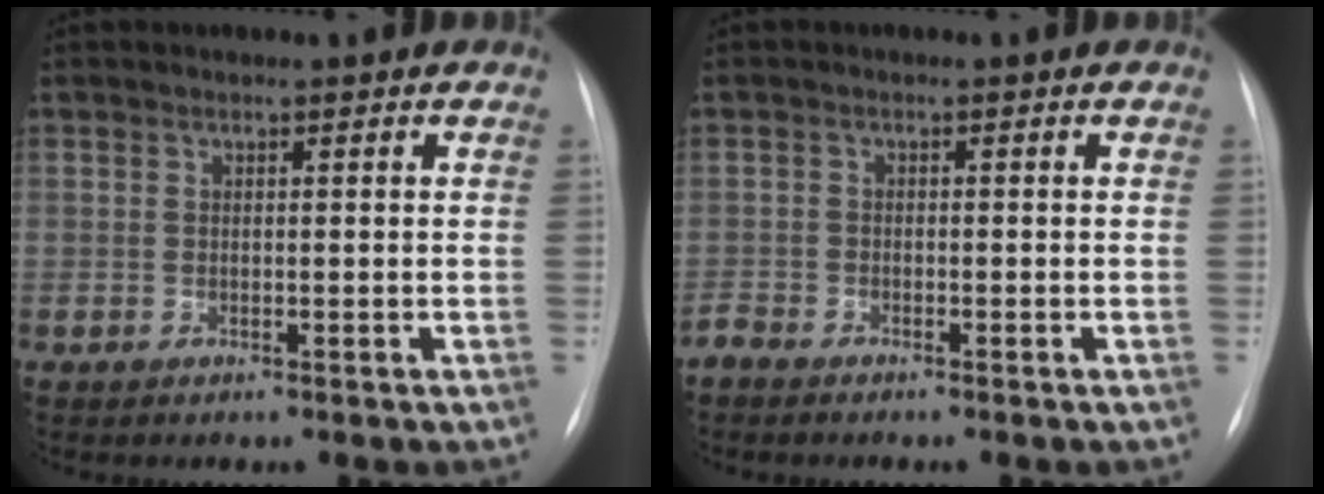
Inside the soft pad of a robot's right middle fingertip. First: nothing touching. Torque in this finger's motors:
{"motor_torque": [0.01, -0.01, 0.03, 0.01]}